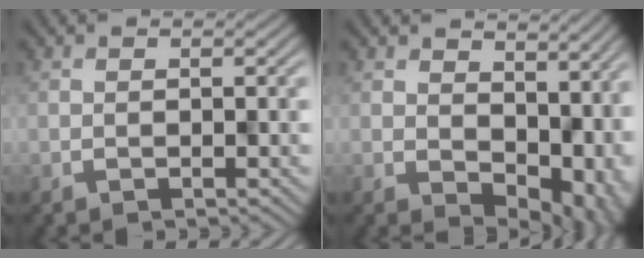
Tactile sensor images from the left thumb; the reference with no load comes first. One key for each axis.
{"total": 10.6, "fx": 1.0, "fy": 7.4, "fz": 7.5, "tx": -0.090, "ty": -0.043, "tz": 0.047}